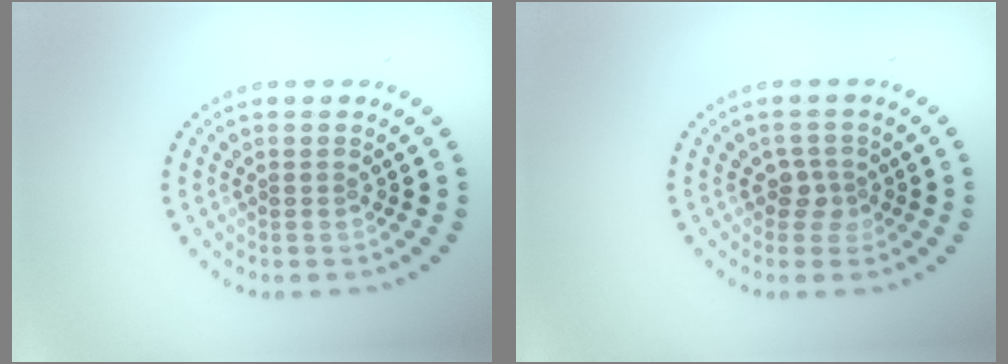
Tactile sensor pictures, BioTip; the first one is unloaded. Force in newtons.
{"total": 1.8, "press": 1.3, "slide": 1.2}